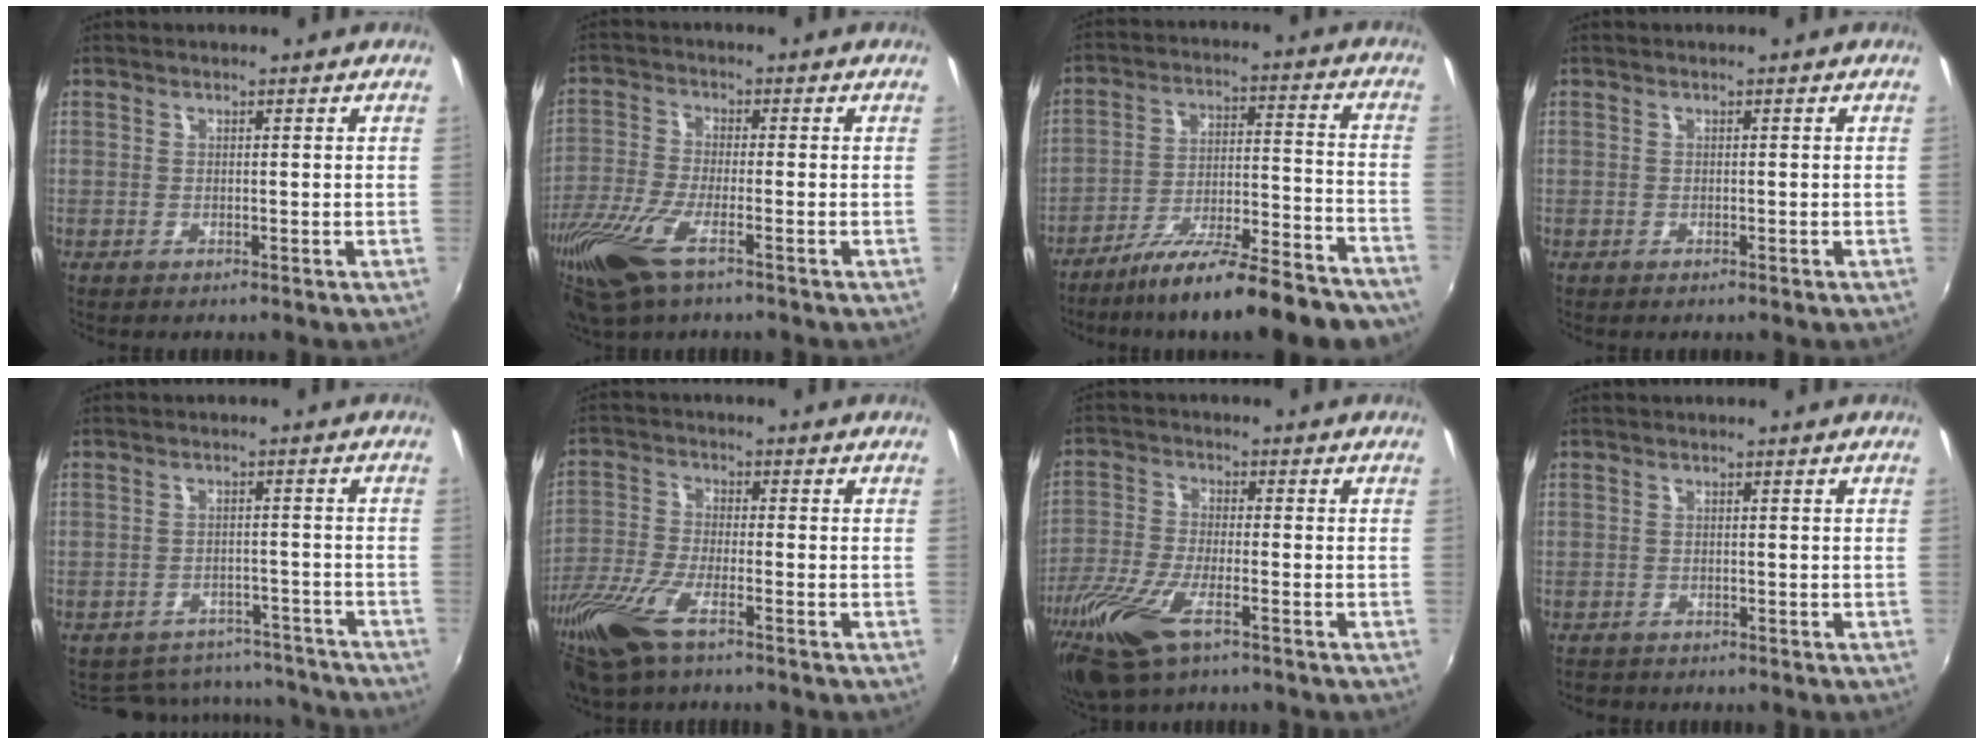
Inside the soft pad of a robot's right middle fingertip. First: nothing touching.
{"total": 13.0, "force": [-8.0, 3.6, 9.7], "torque": [-0.220, -0.047, -0.159]}
{"total": 21.6, "force": [-18.0, 3.5, 11.5], "torque": [-0.187, -0.033, -0.258]}
{"total": 0.0}
{"total": 13.8, "force": [-12.2, 5.9, 2.8], "torque": [-0.069, 0.027, -0.146]}
{"total": 12.4, "force": [-8.2, 3.3, 8.7], "torque": [-0.202, -0.037, -0.167]}
{"total": 14.6, "force": [-8.7, 5.0, 10.6], "torque": [-0.243, -0.044, -0.173]}
{"total": 1.6, "force": [-1.4, 0.9, 0.2], "torque": [-0.009, -0.006, -0.022]}